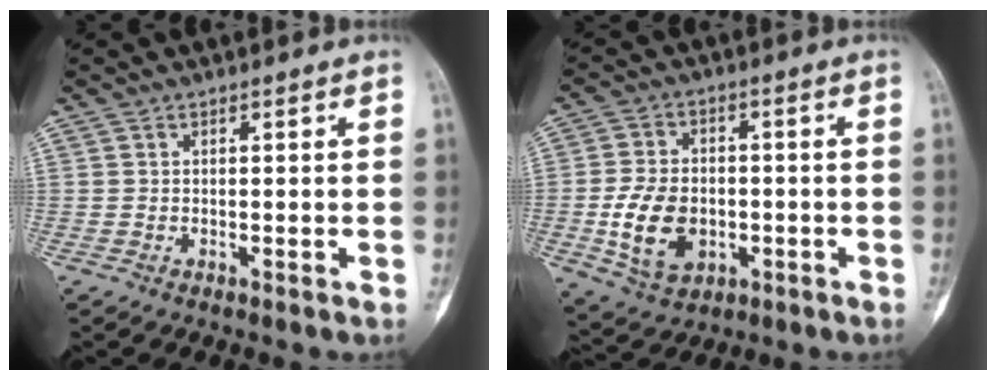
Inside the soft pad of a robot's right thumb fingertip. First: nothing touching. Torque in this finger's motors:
{"motor_torque": [1.06, 1.98, 0.67, 0.59, 0.35]}